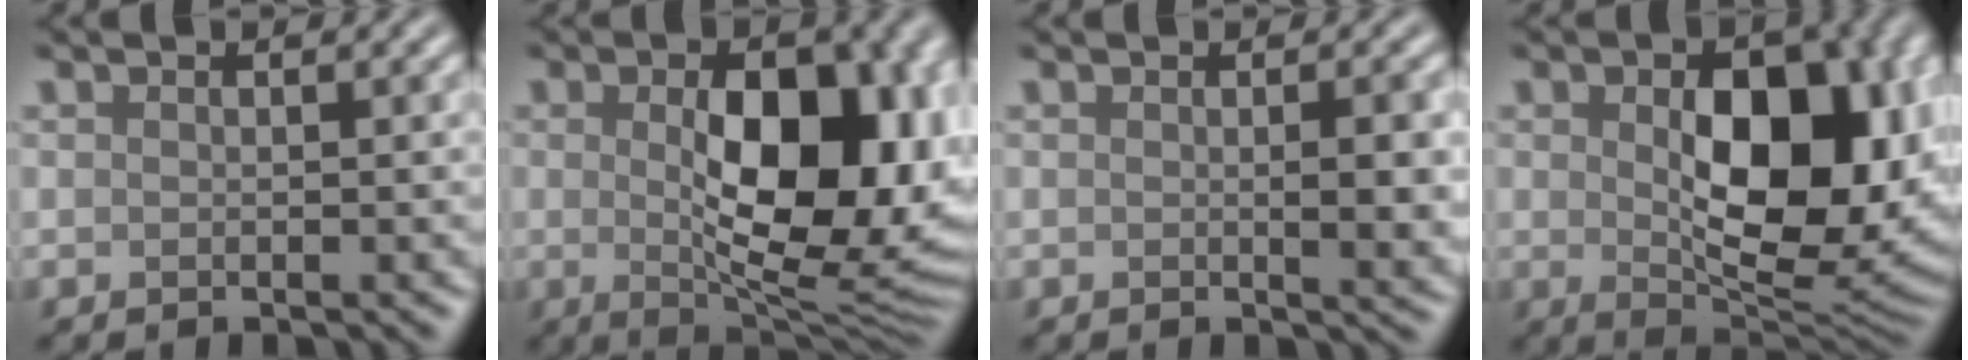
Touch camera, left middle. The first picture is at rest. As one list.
[{"total": 12.4, "force": [0.4, 6.2, 10.7], "torque": [-0.135, -0.008, 0.014]}, {"total": 2.9, "force": [0.0, 0.6, 2.8], "torque": [-0.038, -0.003, 0.001]}, {"total": 11.8, "force": [0.8, 6.6, 9.7], "torque": [-0.133, -0.010, 0.022]}]